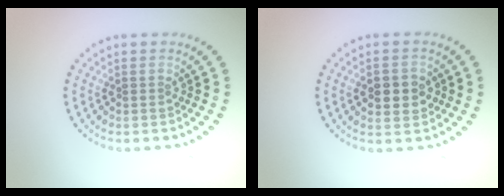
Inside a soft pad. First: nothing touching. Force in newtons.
{"total": 2.8, "press": 2.8, "slide": 0.3}